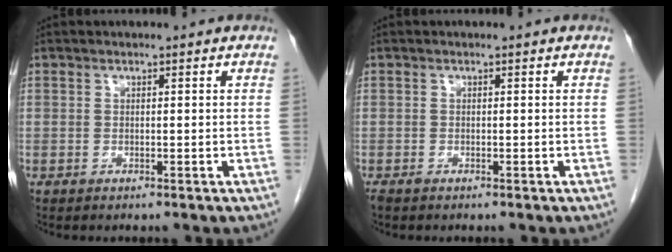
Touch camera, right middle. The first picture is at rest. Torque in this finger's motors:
{"motor_torque": [0.27, -0.12, 0.00, 0.01]}